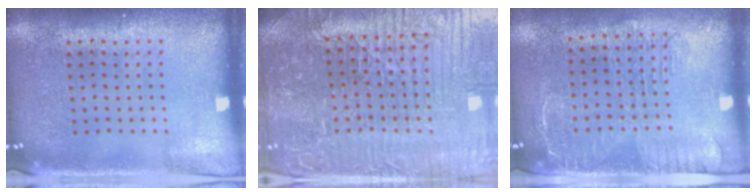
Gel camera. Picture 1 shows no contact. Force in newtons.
{"total": 5.7, "press": 5.4, "slide": 1.6}
{"total": 1.7, "press": 1.3, "slide": 1.0}